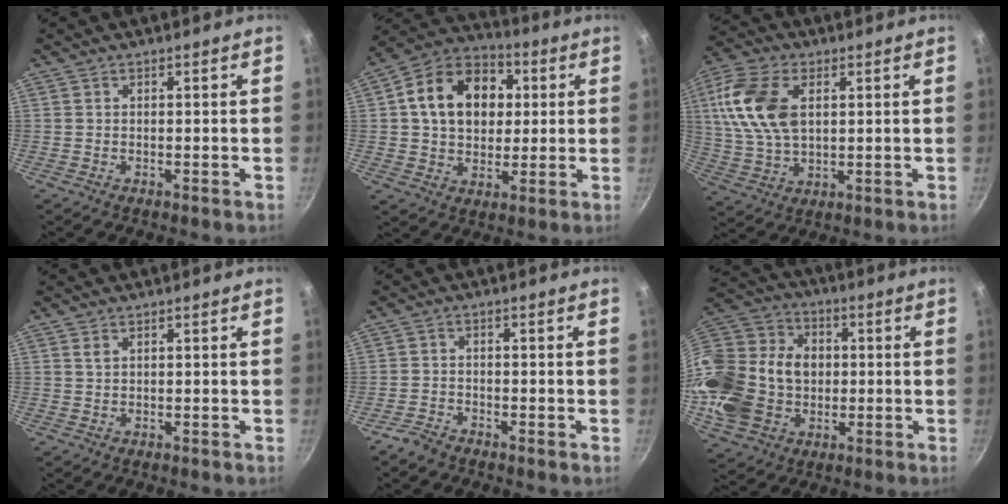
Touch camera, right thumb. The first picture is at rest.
{"total": 17.0, "force": [3.3, 12.7, 10.8], "torque": [-0.148, 0.022, 0.043]}
{"total": 14.6, "force": [3.5, 8.9, 11.1], "torque": [-0.209, -0.003, 0.065]}
{"total": 1.7, "force": [0.7, 0.8, 1.3], "torque": [-0.026, -0.003, 0.015]}
{"total": 2.6, "force": [-2.3, 1.0, 0.8], "torque": [-0.024, 0.017, -0.045]}
{"total": 24.8, "force": [-0.9, 19.8, 14.9], "torque": [-0.297, 0.042, -0.002]}